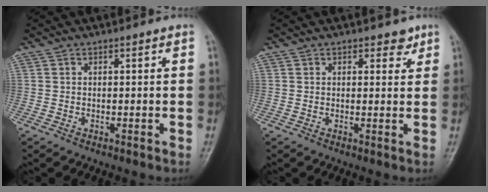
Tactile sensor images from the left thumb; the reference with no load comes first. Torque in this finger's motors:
{"motor_torque": [-0.15, -0.03, -0.29, 0.07, 0.05]}